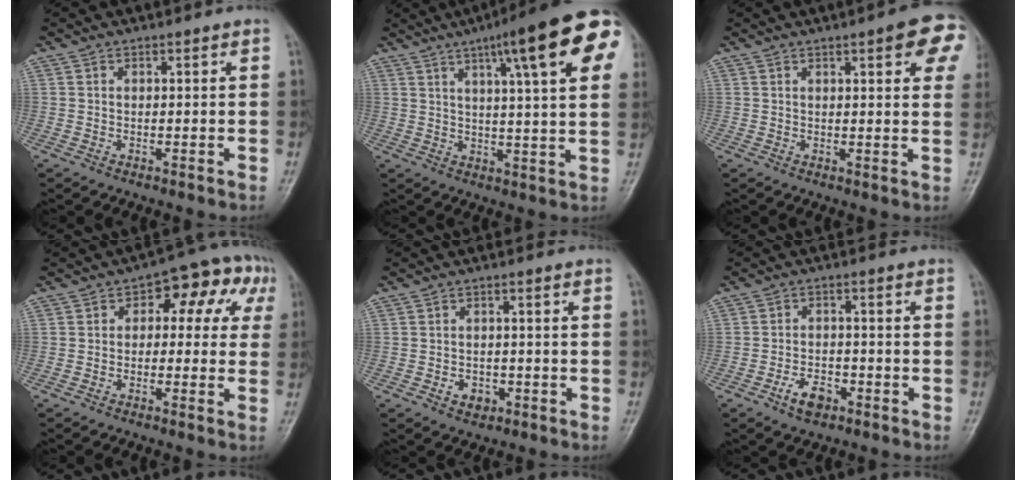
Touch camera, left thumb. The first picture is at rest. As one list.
[{"total": 19.9, "force": [9.1, 3.5, 17.4], "torque": [-0.228, -0.004, 0.114]}, {"total": 9.1, "force": [3.9, 2.4, 7.8], "torque": [-0.069, -0.005, 0.039]}, {"total": 10.2, "force": [2.3, 6.5, 7.5], "torque": [-0.038, 0.040, 0.015]}, {"total": 2.8, "force": [-1.4, 2.1, 1.2], "torque": [-0.009, 0.008, -0.017]}, {"total": 4.7, "force": [-2.8, 2.7, 2.6], "torque": [-0.039, 0.019, -0.049]}]